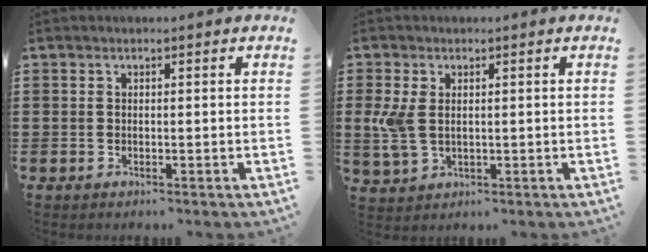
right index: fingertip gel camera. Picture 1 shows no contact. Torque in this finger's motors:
{"motor_torque": [0.34, 1.25, 0.16, 0.11]}